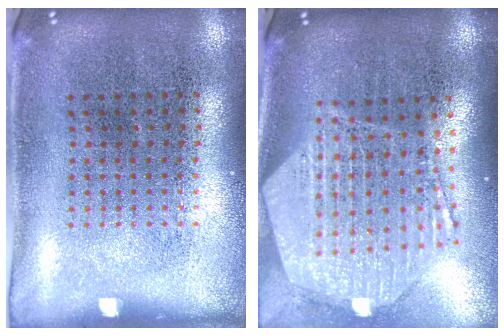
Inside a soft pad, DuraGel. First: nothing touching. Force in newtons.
{"total": 2.9, "press": 2.4, "slide": 1.7}